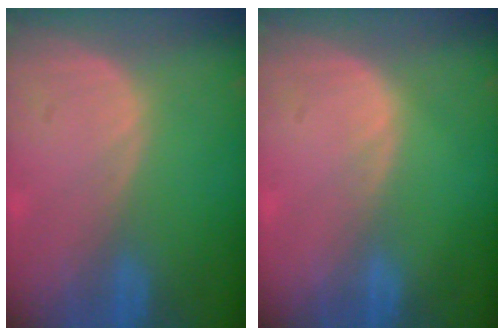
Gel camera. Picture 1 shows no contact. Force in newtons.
{"total": 0.6, "press": 0.6, "slide": 0.1}